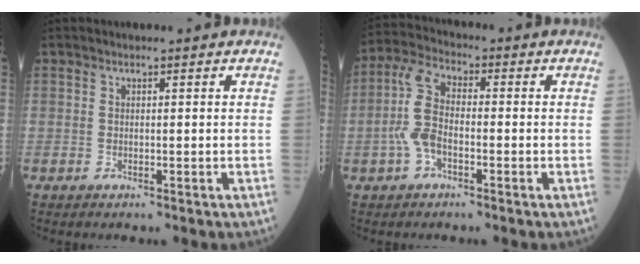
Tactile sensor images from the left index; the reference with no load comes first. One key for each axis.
{"total": 6.5, "fx": -1.3, "fy": 3.2, "fz": 5.6, "tx": -0.137, "ty": 0.014, "tz": -0.030}